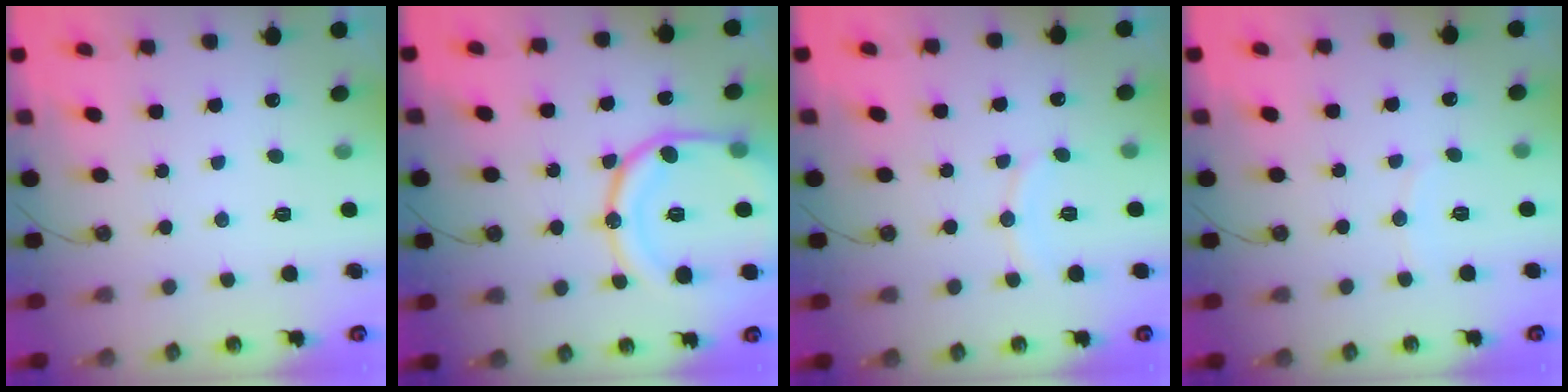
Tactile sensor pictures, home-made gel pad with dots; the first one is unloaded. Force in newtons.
{"total": 17.9, "press": 17.8, "slide": 2.1}
{"total": 5.6, "press": 5.6, "slide": 0.6}
{"total": 3.7, "press": 3.6, "slide": 0.4}